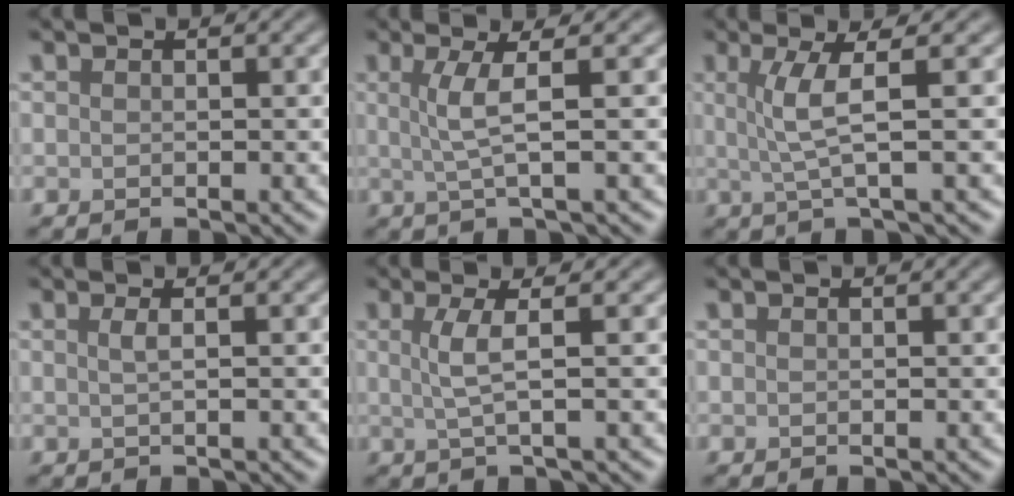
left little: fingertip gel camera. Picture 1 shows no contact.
{"total": 3.3, "force": [0.5, 0.6, 3.2], "torque": [-0.062, 0.001, 0.011]}
{"total": 3.7, "force": [0.6, 0.6, 3.6], "torque": [-0.068, 0.002, 0.015]}
{"total": 1.4, "force": [0.3, 0.5, 1.2], "torque": [-0.016, 0.002, -0.001]}
{"total": 2.9, "force": [0.4, 0.6, 2.8], "torque": [-0.053, 0.000, 0.006]}
{"total": 0.0}